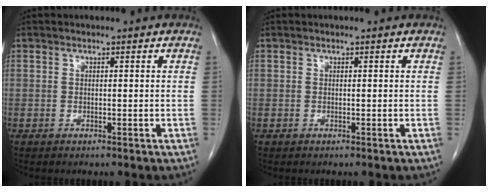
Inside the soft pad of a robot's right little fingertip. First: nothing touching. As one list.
[{"total": 0.0}]